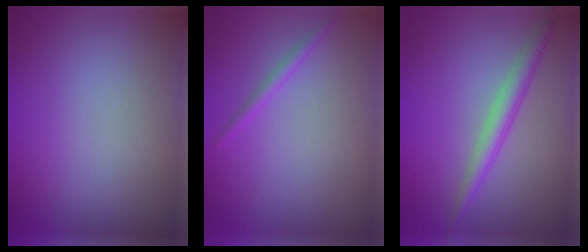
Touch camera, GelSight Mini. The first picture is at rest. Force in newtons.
{"total": 1.0, "press": 1.0, "slide": 0.0}
{"total": 2.4, "press": 2.4, "slide": 0.0}